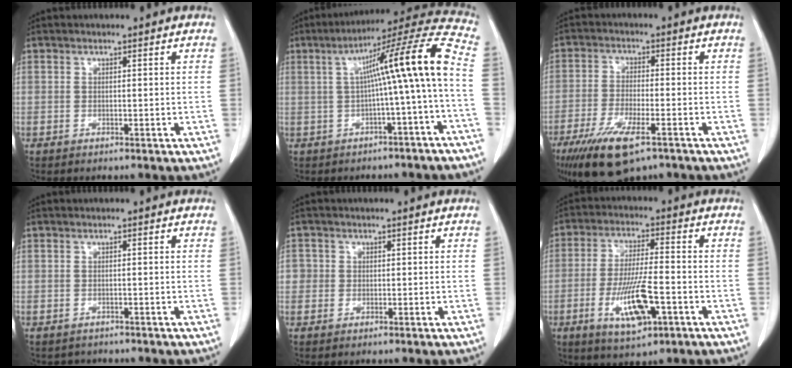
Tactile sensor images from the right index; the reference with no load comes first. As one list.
[{"total": 13.5, "force": [-0.6, -1.0, 13.4], "torque": [-0.188, 0.039, -0.012]}, {"total": 11.1, "force": [-6.9, 3.0, 8.2], "torque": [-0.150, -0.023, -0.113]}, {"total": 1.8, "force": [-1.6, 0.9, 0.1], "torque": [-0.003, -0.001, -0.022]}, {"total": 2.1, "force": [0.2, 2.1, 0.2], "torque": [0.012, 0.005, 0.002]}, {"total": 10.4, "force": [-3.7, 2.3, 9.5], "torque": [-0.182, -0.009, -0.060]}]